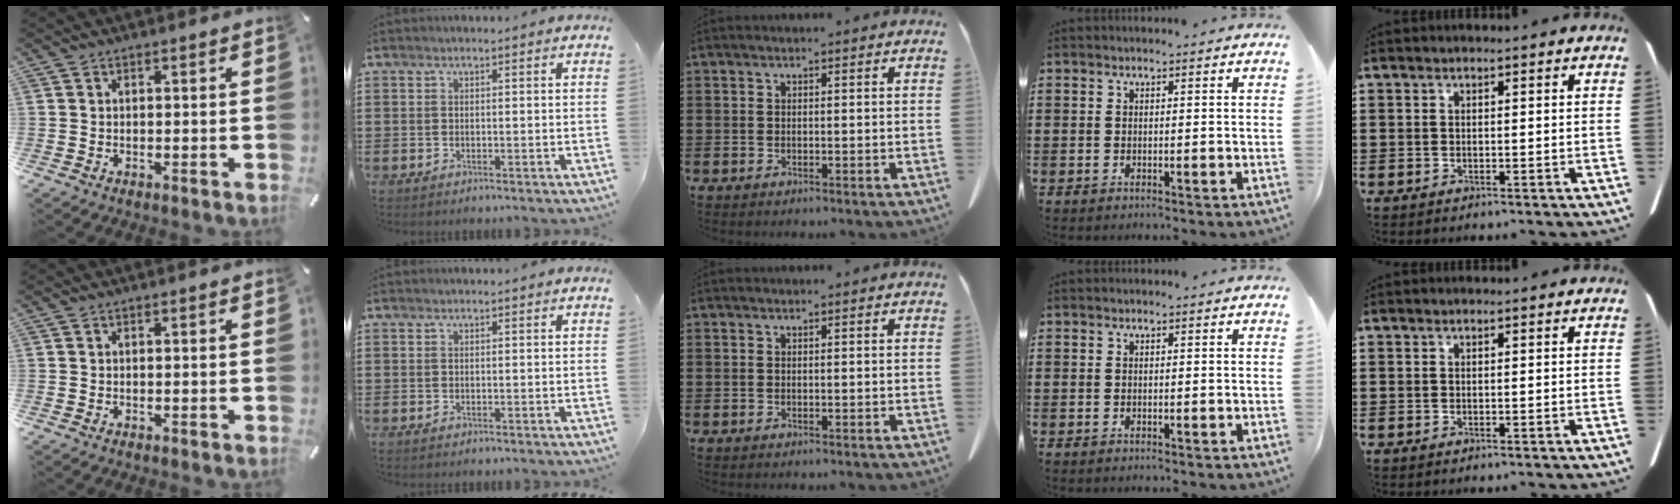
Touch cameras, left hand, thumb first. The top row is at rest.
{}